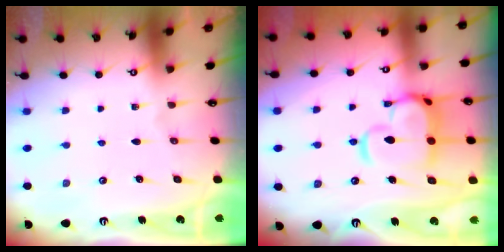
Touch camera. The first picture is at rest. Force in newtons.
{"total": 10.1, "press": 9.9, "slide": 1.6}